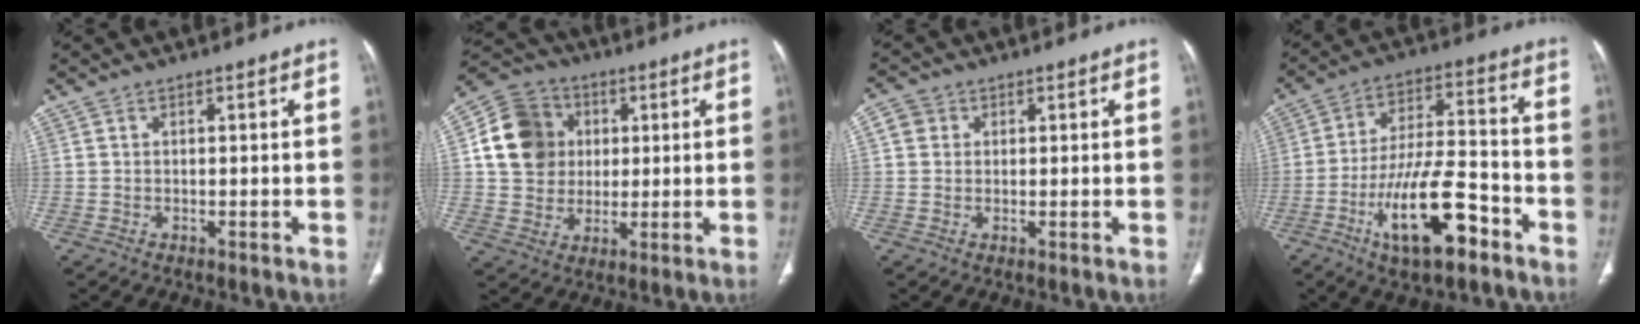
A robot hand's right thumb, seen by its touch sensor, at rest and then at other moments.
{"total": 13.7, "force": [2.5, 12.0, 6.1], "torque": [-0.093, 0.008, 0.043]}
{"total": 3.1, "force": [0.9, 2.8, 1.0], "torque": [-0.006, 0.002, 0.013]}
{"total": 16.2, "force": [-8.1, 5.6, 12.9], "torque": [-0.221, 0.048, -0.134]}